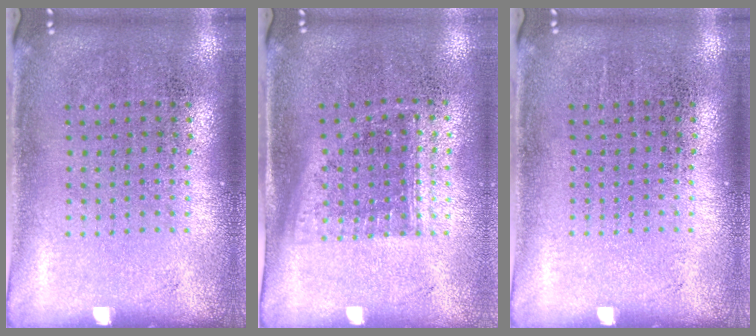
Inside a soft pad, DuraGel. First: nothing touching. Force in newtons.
{"total": 1.1, "press": 0.8, "slide": 0.8}
{"total": 0.0}